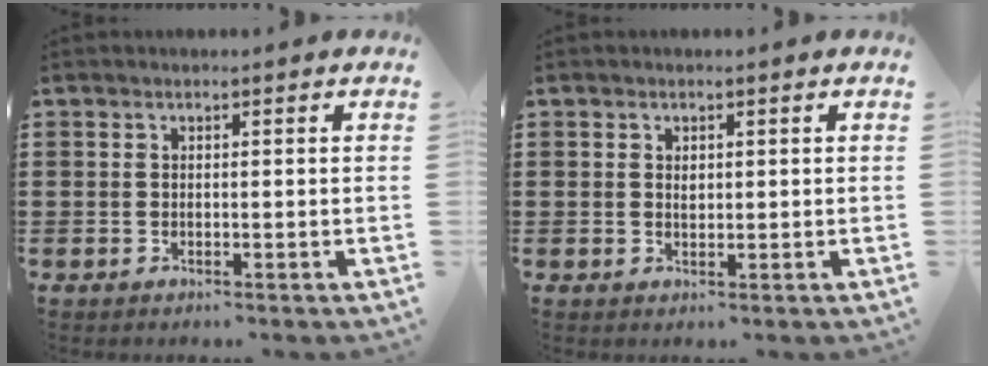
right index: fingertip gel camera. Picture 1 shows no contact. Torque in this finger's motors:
{"motor_torque": [-0.37, 0.52, -0.01, 0.00]}